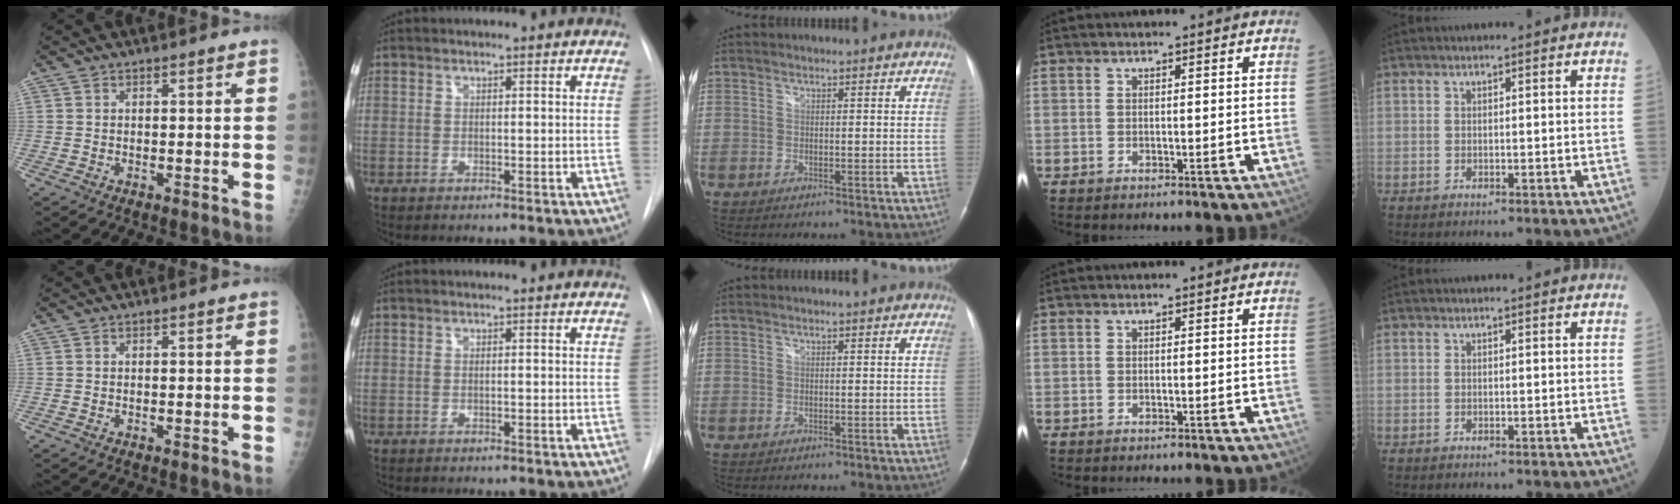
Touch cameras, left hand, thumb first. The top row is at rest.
{}